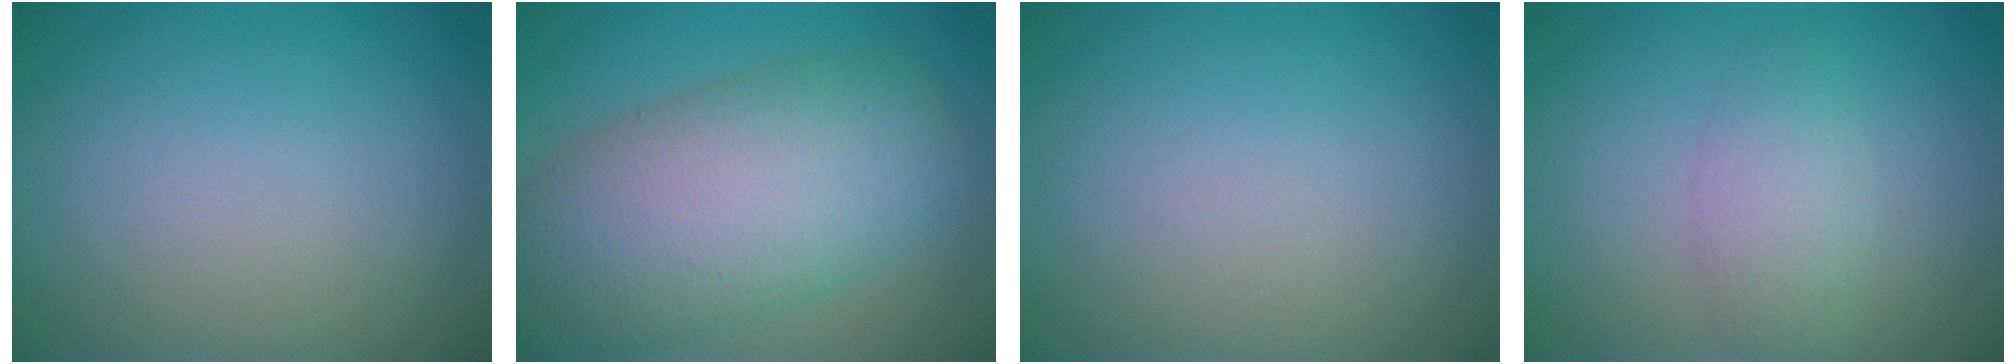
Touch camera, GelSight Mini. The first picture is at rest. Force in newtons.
{"total": 11.3, "press": 11.3, "slide": 0.9}
{"total": 0.0}
{"total": 2.7, "press": 2.7, "slide": 0.1}